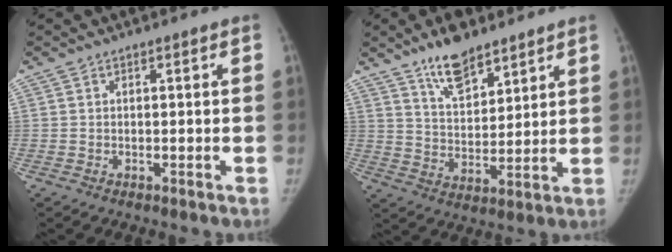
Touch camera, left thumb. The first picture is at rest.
{"total": 10.6, "force": [7.9, 4.2, 5.6], "torque": [-0.072, -0.053, 0.143]}